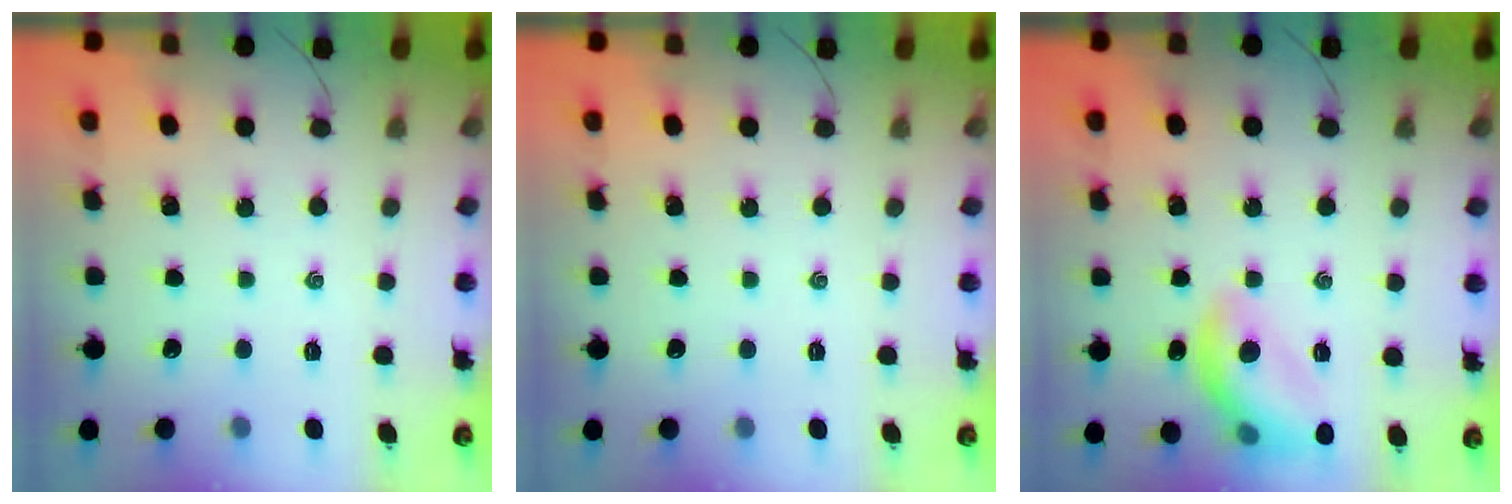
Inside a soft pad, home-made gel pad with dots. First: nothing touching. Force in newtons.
{"total": 0.0}
{"total": 12.5, "press": 12.5, "slide": 0.8}